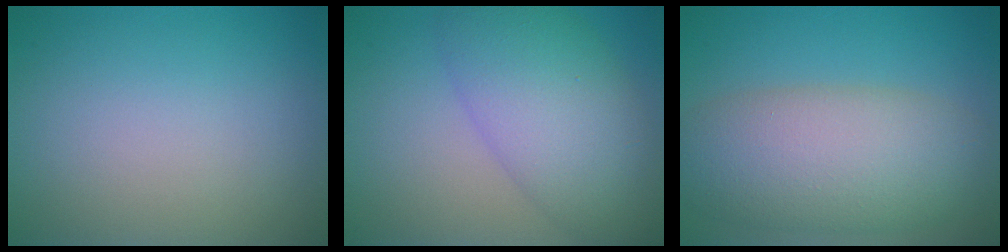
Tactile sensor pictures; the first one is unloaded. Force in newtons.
{"total": 7.9, "press": 7.9, "slide": 0.1}
{"total": 8.3, "press": 8.3, "slide": 0.5}